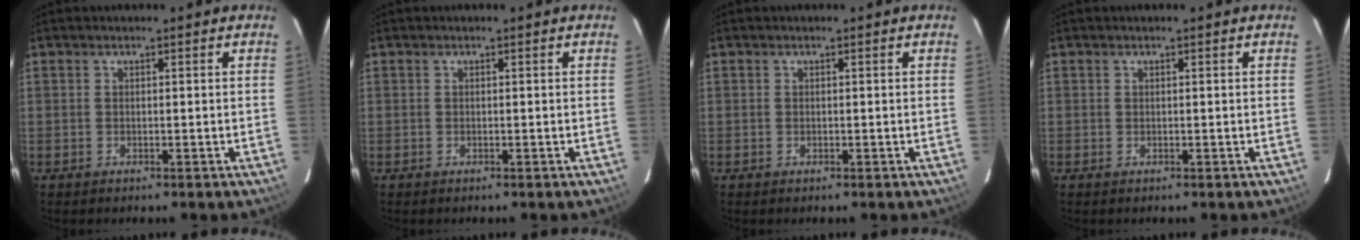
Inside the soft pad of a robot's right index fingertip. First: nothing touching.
{"total": 0.0}
{"total": 0.0}
{"total": 0.0}